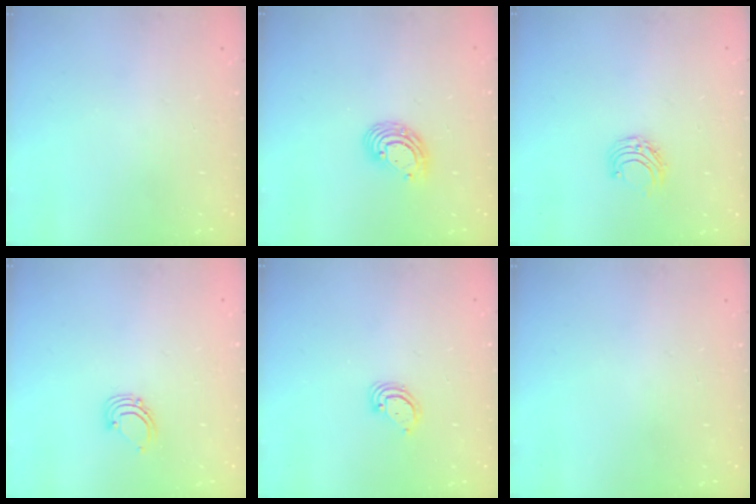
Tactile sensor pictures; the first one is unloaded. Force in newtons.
{"total": 8.0, "press": 7.9, "slide": 1.2}
{"total": 5.9, "press": 5.8, "slide": 0.7}
{"total": 2.9, "press": 2.9, "slide": 0.2}
{"total": 3.2, "press": 3.2, "slide": 0.4}
{"total": 0.0}